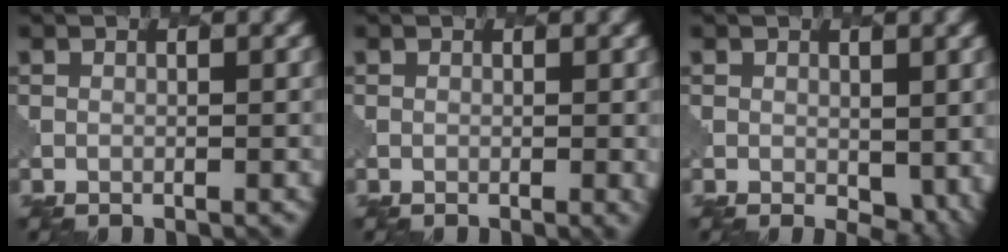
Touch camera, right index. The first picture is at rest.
{"total": 1.1, "force": [-0.1, 0.3, 1.0], "torque": [-0.012, -0.001, 0.001]}
{"total": 4.0, "force": [0.2, 2.4, 3.2], "torque": [-0.050, -0.014, 0.013]}